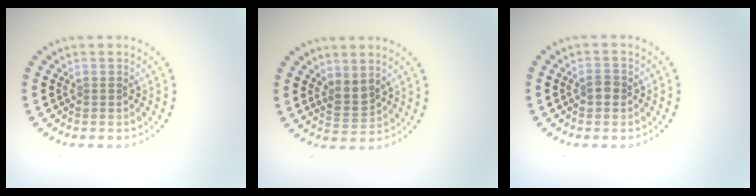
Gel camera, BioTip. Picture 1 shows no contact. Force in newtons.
{"total": 1.9, "press": 1.5, "slide": 1.0}
{"total": 1.3, "press": 1.3, "slide": 0.2}